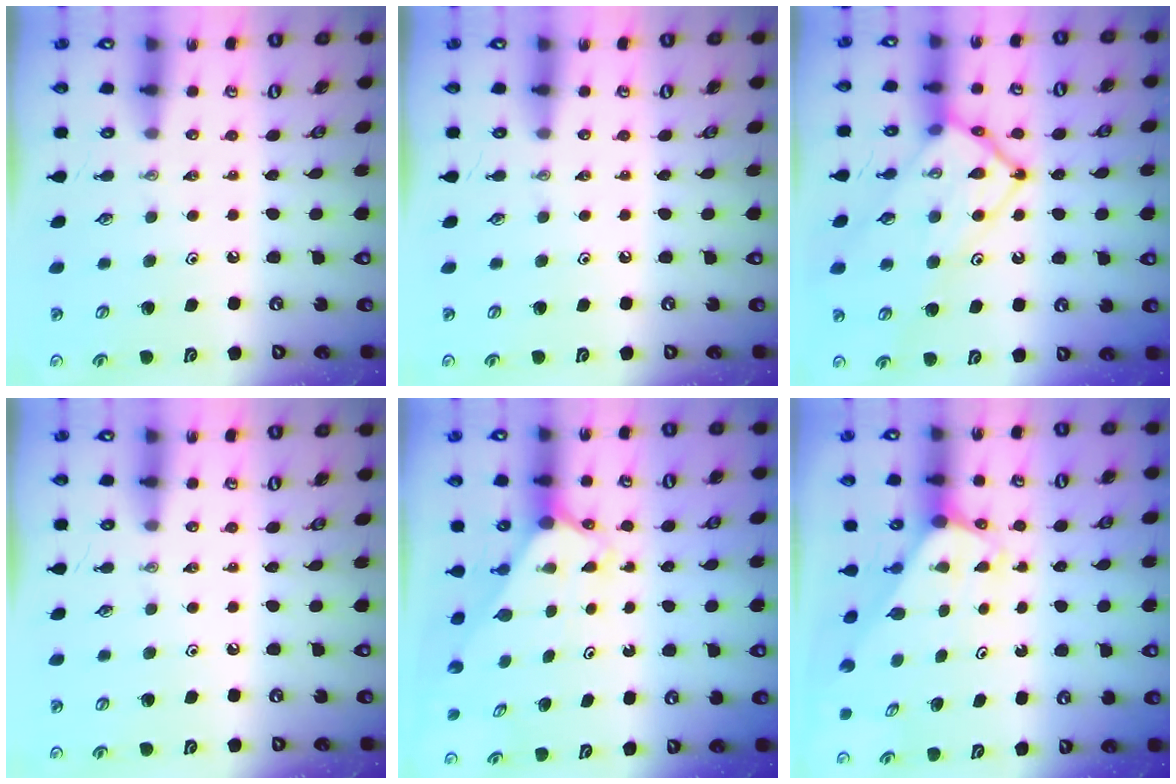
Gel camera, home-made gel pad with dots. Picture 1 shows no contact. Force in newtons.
{"total": 0.0}
{"total": 17.4, "press": 17.3, "slide": 1.7}
{"total": 0.0}
{"total": 2.4, "press": 2.4, "slide": 0.2}
{"total": 1.8, "press": 1.8, "slide": 0.1}